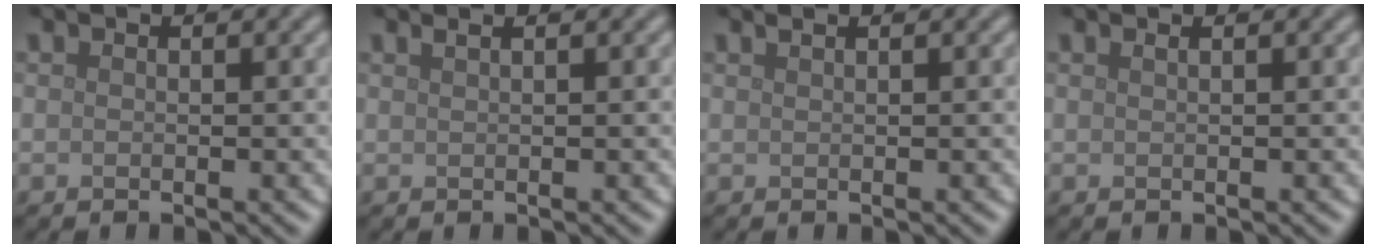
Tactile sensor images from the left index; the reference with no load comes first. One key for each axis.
{"total": 1.9, "fx": 1.2, "fy": 0.9, "fz": 1.2, "tx": -0.004, "ty": 0.001, "tz": -0.003}
{"total": 1.1, "fx": 0.7, "fy": 0.4, "fz": 0.7, "tx": -0.004, "ty": -0.001, "tz": 0.004}
{"total": 0.8, "fx": 0.4, "fy": 0.4, "fz": 0.5, "tx": -0.003, "ty": -0.002, "tz": 0.002}